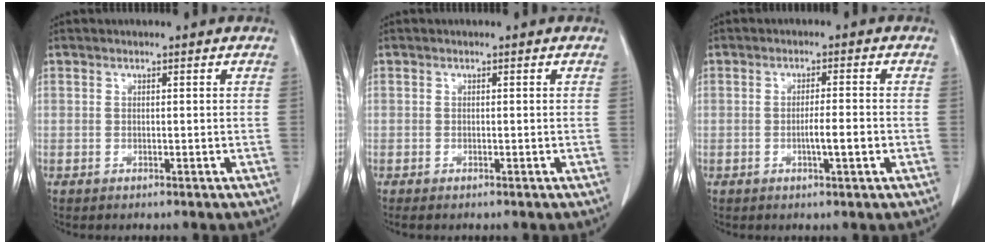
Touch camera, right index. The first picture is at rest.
{"total": 0.8, "force": [-0.7, 0.1, 0.4], "torque": [-0.012, -0.002, -0.009]}
{"total": 3.5, "force": [-1.1, 0.1, 3.4], "torque": [-0.057, -0.001, -0.017]}